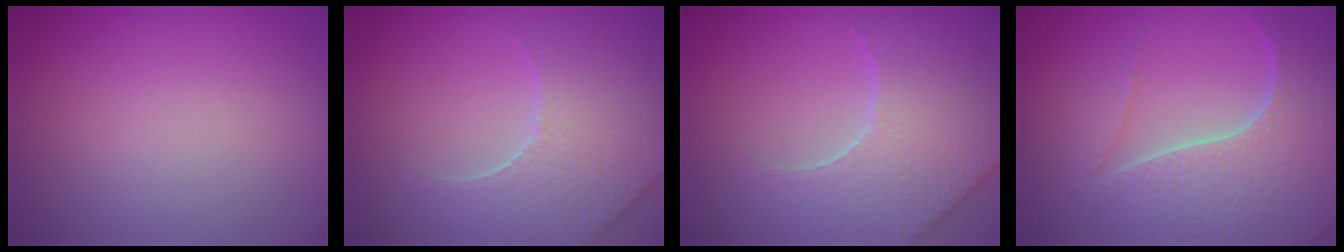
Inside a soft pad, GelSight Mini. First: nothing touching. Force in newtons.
{"total": 7.6, "press": 5.8, "slide": 4.9}
{"total": 7.7, "press": 6.1, "slide": 4.6}
{"total": 7.7, "press": 5.6, "slide": 5.3}